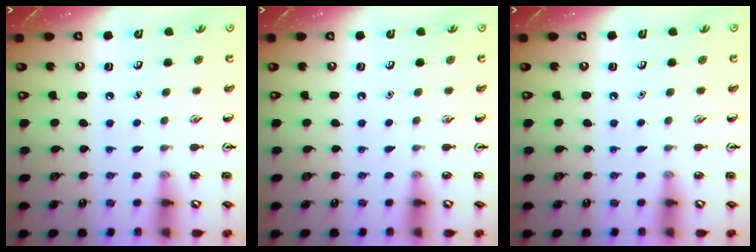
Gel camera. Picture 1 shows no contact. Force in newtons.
{"total": 0.0}
{"total": 0.0}